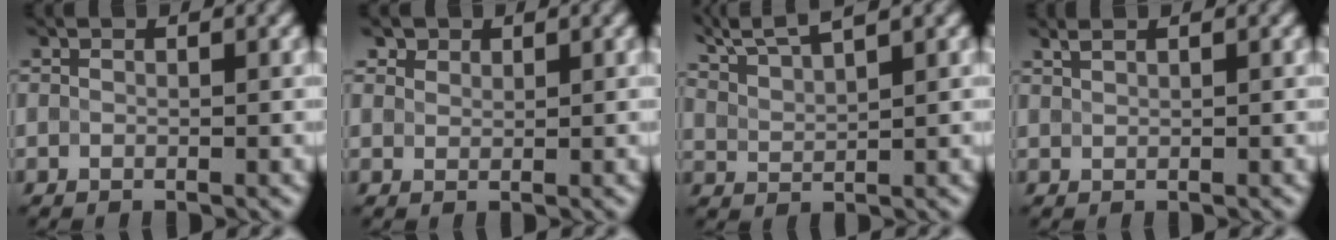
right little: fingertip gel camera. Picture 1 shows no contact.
{"total": 2.0, "force": [1.6, 1.2, 0.5], "torque": [-0.015, -0.007, 0.037]}
{"total": 6.0, "force": [5.1, 1.3, 2.9], "torque": [-0.052, 0.024, 0.066]}
{"total": 0.9, "force": [0.8, 0.2, 0.4], "torque": [-0.011, 0.000, 0.018]}